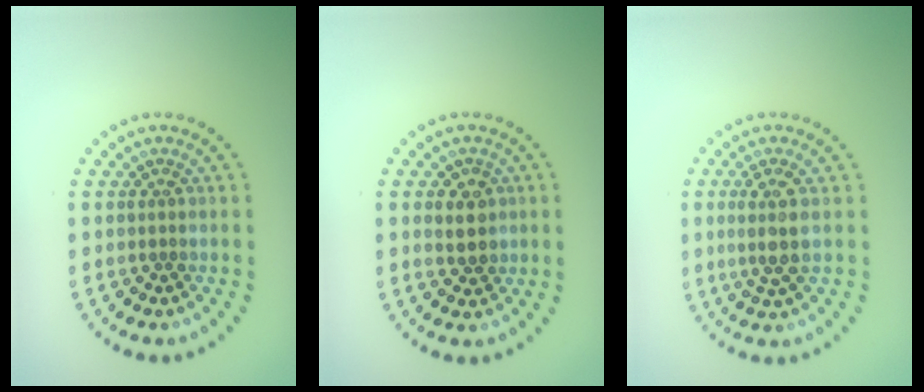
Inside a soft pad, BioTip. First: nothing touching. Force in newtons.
{"total": 2.5, "press": 2.4, "slide": 0.6}
{"total": 2.4, "press": 2.1, "slide": 1.1}